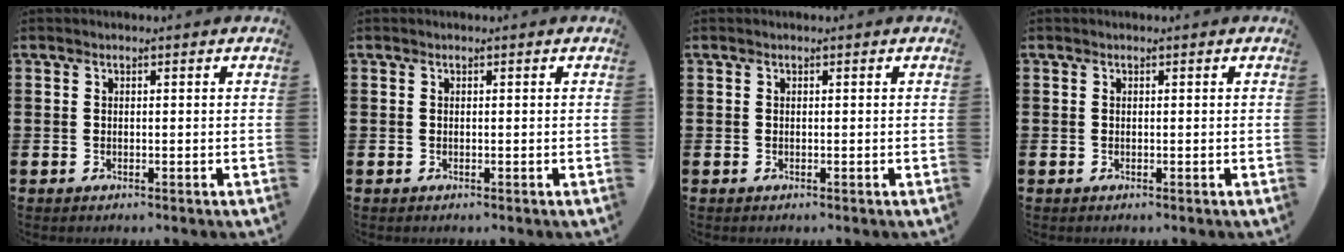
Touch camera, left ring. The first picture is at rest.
{"total": 0.0}
{"total": 0.0}
{"total": 0.0}